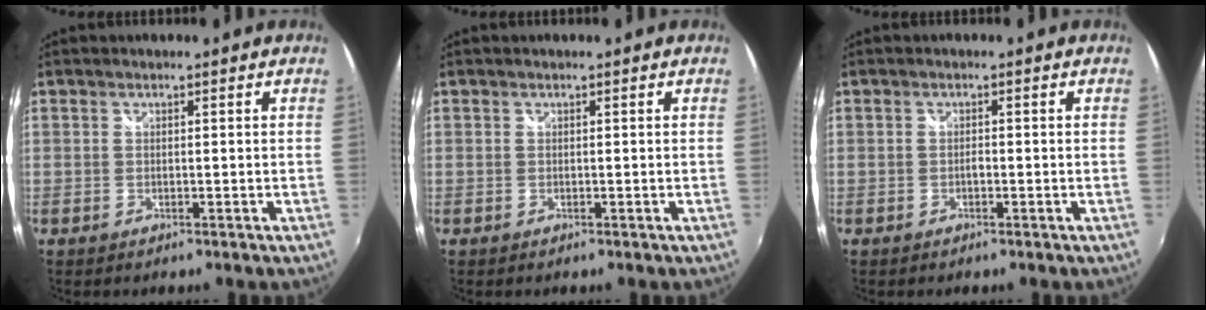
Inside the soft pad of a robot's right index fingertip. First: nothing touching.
{"total": 0.0}
{"total": 0.7, "force": [-0.4, 0.3, 0.4], "torque": [-0.008, 0.002, -0.008]}